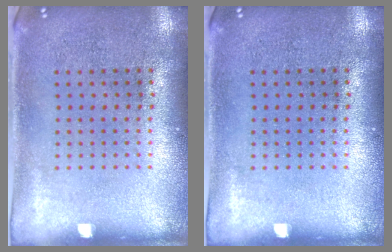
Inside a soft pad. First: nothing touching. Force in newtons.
{"total": 0.0}